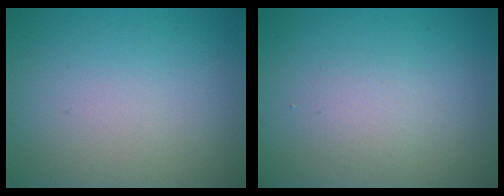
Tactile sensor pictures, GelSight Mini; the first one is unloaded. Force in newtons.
{"total": 1.5, "press": 1.4, "slide": 0.1}